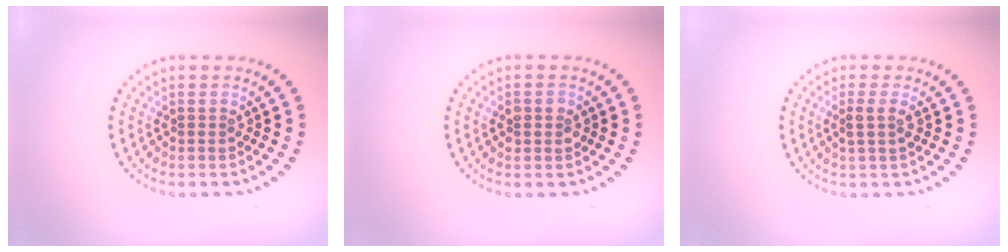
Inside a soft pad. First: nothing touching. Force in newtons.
{"total": 1.5, "press": 1.5, "slide": 0.2}
{"total": 1.6, "press": 1.3, "slide": 0.9}